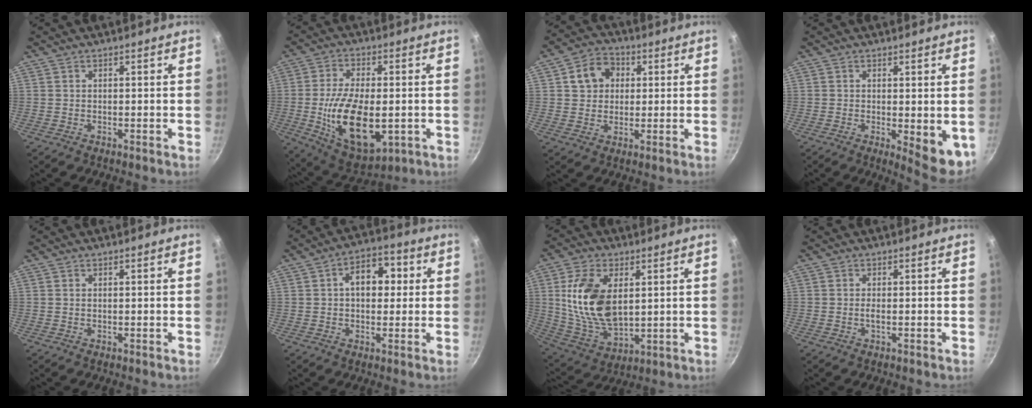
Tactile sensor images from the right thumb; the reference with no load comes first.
{"total": 17.7, "force": [-2.8, 8.9, 15.0], "torque": [-0.253, -0.008, -0.028]}
{"total": 8.1, "force": [1.9, 6.7, 4.1], "torque": [-0.041, 0.005, 0.025]}
{"total": 7.1, "force": [-1.4, 2.4, 6.6], "torque": [-0.081, -0.019, -0.012]}
{"total": 0.0}
{"total": 8.9, "force": [1.4, 5.7, 6.6], "torque": [-0.069, 0.020, 0.015]}
{"total": 16.4, "force": [3.2, 9.3, 13.1], "torque": [-0.246, -0.016, 0.073]}
{"total": 1.0, "force": [-0.2, 0.4, 0.9], "torque": [-0.017, 0.000, -0.004]}